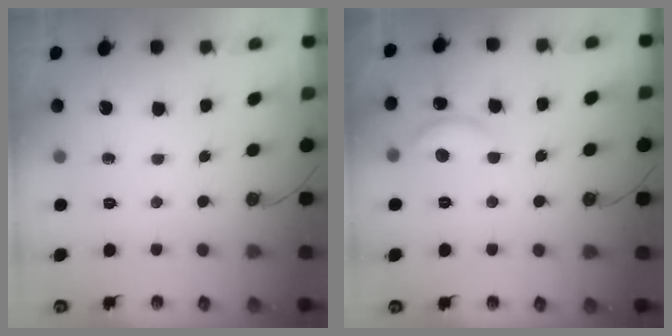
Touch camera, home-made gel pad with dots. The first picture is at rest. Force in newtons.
{"total": 2.8, "press": 2.8, "slide": 0.3}